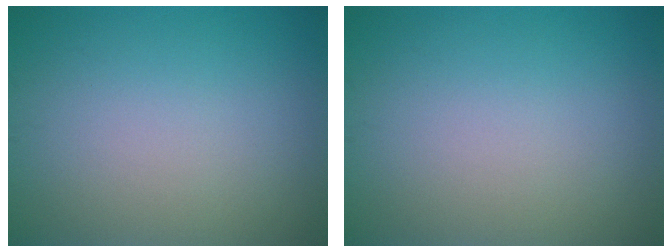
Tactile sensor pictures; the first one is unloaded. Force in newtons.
{"total": 0.0}